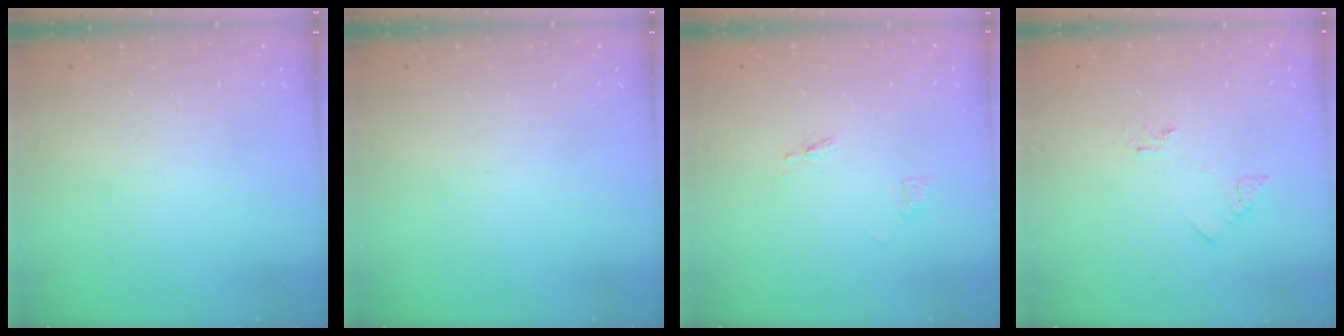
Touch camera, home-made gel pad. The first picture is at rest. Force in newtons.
{"total": 0.0}
{"total": 1.5, "press": 1.5, "slide": 0.1}
{"total": 4.0, "press": 4.0, "slide": 0.5}